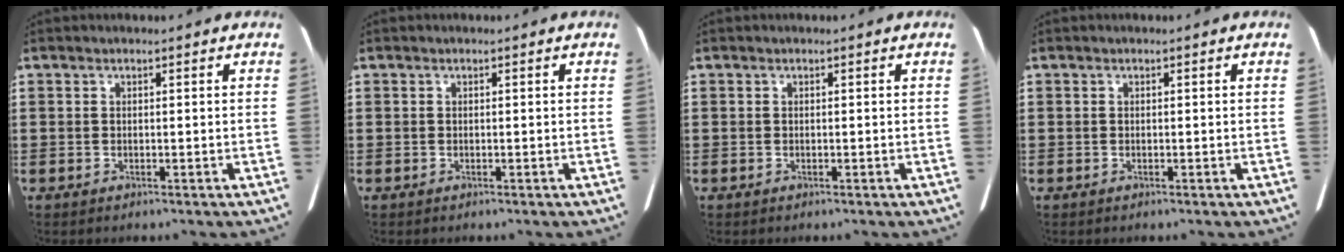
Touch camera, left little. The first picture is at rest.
{"total": 0.0}
{"total": 0.0}
{"total": 0.0}